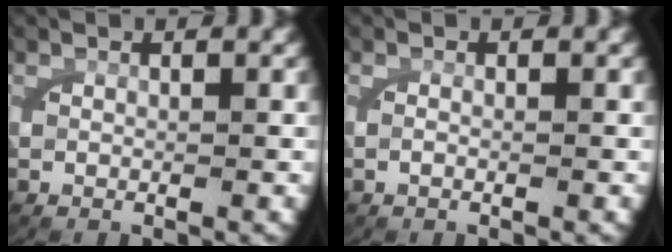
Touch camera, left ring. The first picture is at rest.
{"total": 0.6, "force": [-0.2, 0.1, 0.5], "torque": [-0.016, -0.004, -0.003]}